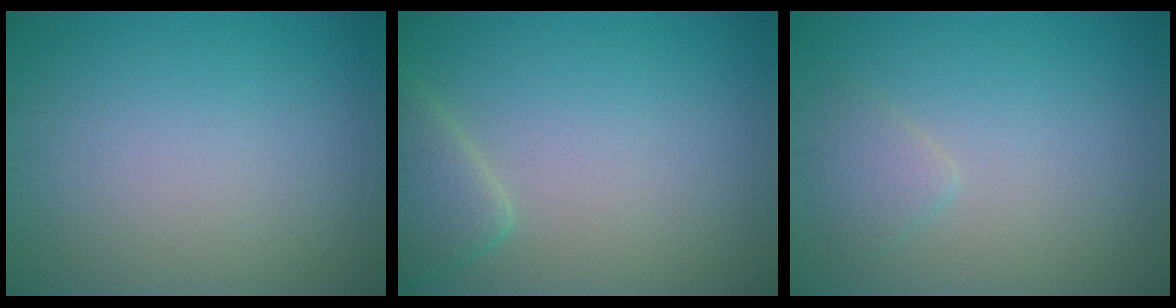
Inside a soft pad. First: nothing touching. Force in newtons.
{"total": 2.8, "press": 2.8, "slide": 0.2}
{"total": 1.5, "press": 1.5, "slide": 0.1}